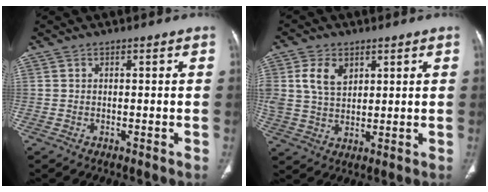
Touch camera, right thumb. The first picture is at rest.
{"total": 7.3, "force": [3.0, 4.9, 4.5], "torque": [-0.072, -0.010, 0.063]}